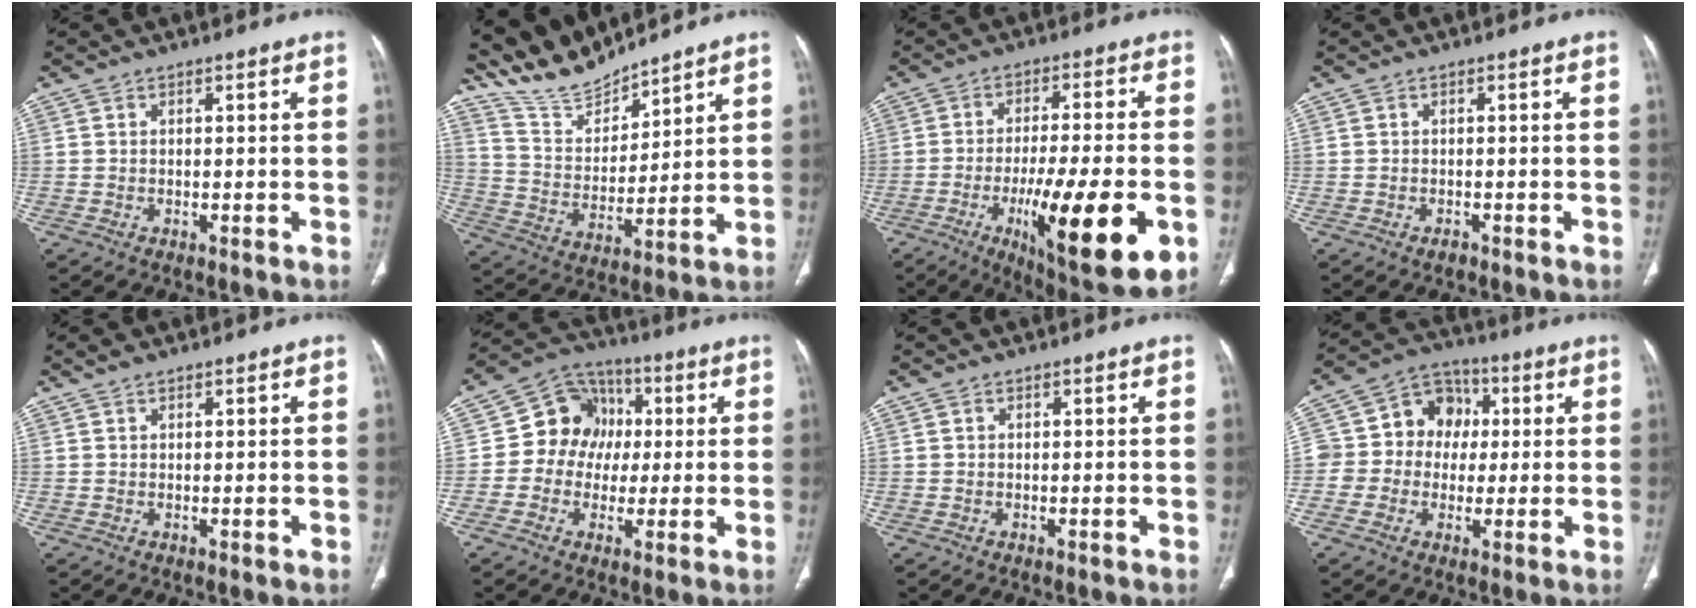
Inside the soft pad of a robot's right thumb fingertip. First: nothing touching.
{"total": 10.8, "force": [10.4, 2.1, 1.8], "torque": [-0.022, -0.060, 0.219]}
{"total": 20.5, "force": [-6.7, 5.1, 18.6], "torque": [-0.276, -0.003, -0.089]}
{"total": 0.8, "force": [-0.6, 0.5, 0.4], "torque": [-0.006, 0.001, -0.009]}
{"total": 1.4, "force": [1.0, 0.6, 0.7], "torque": [-0.011, 0.000, 0.018]}
{"total": 11.3, "force": [0.5, 10.0, 5.2], "torque": [-0.043, 0.024, -0.003]}
{"total": 0.0}
{"total": 11.6, "force": [0.9, 10.2, 5.5], "torque": [-0.052, 0.029, 0.005]}